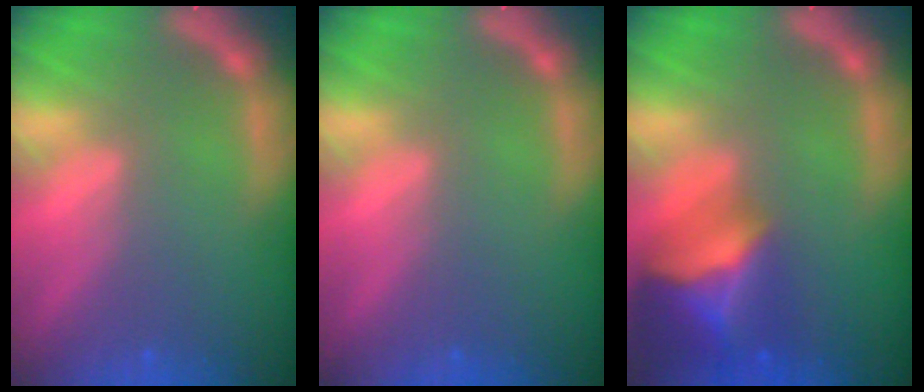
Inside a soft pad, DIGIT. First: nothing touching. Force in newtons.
{"total": 0.0}
{"total": 8.4}